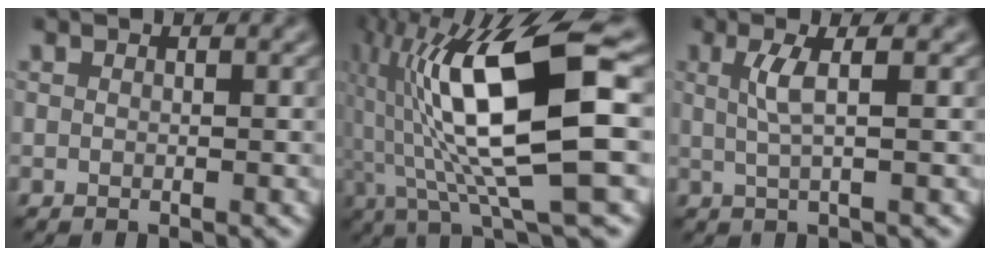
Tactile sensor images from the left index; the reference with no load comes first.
{"total": 13.6, "force": [0.5, 3.0, 13.3], "torque": [-0.239, 0.018, 0.011]}
{"total": 2.7, "force": [0.6, 0.6, 2.6], "torque": [-0.047, -0.001, 0.010]}